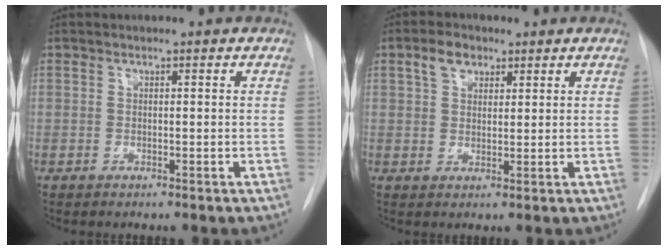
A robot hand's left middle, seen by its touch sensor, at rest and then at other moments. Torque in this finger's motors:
{"motor_torque": [0.64, -0.66, 0.04, 0.04]}